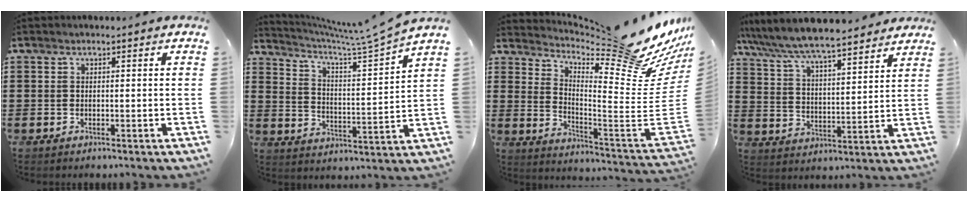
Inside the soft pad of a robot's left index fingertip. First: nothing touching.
{"total": 5.8, "force": [5.0, -0.9, 2.8], "torque": [-0.068, -0.045, 0.072]}
{"total": 13.4, "force": [11.1, 2.1, 7.2], "torque": [-0.109, -0.103, 0.179]}
{"total": 6.8, "force": [6.4, 0.4, 2.2], "torque": [-0.071, -0.039, 0.108]}